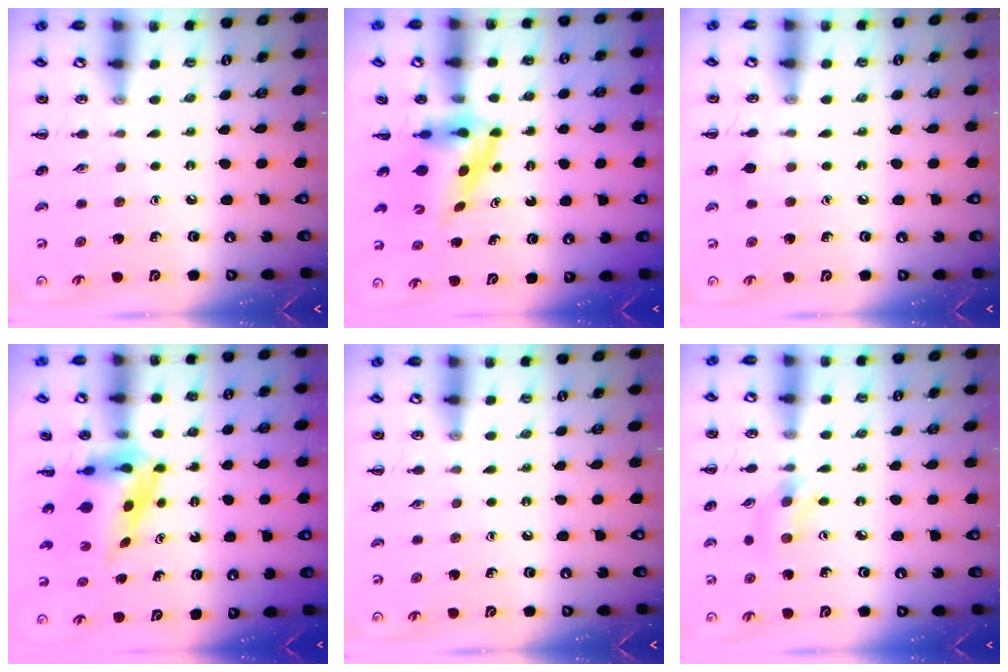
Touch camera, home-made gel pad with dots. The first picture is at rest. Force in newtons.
{"total": 3.9, "press": 3.8, "slide": 0.6}
{"total": 5.2, "press": 4.9, "slide": 1.8}
{"total": 4.0, "press": 3.9, "slide": 0.7}
{"total": 0.0}
{"total": 2.9, "press": 2.9, "slide": 0.7}